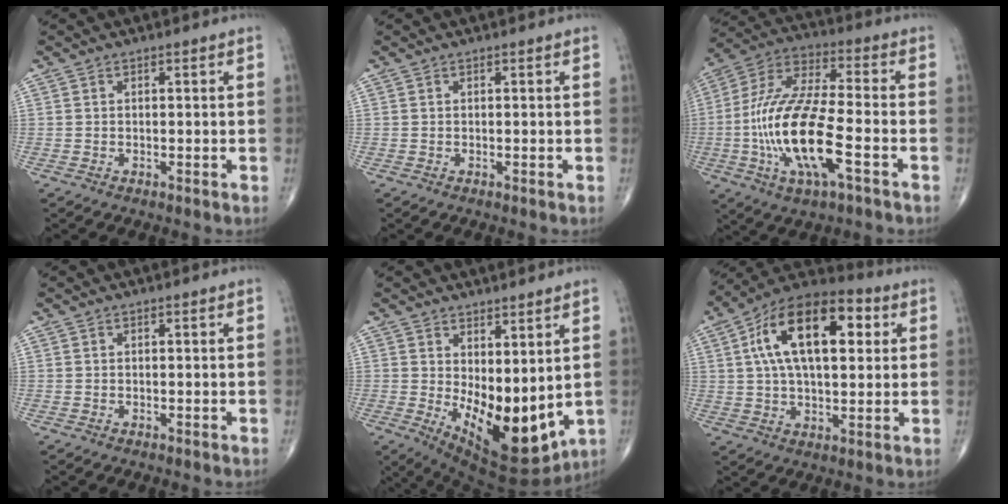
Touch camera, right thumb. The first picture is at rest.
{"total": 0.0}
{"total": 19.8, "force": [-5.2, 6.5, 17.9], "torque": [-0.378, 0.026, -0.092]}
{"total": 0.0}
{"total": 15.3, "force": [0.6, 7.4, 13.4], "torque": [-0.190, -0.042, 0.038]}
{"total": 19.9, "force": [5.0, 10.1, 16.3], "torque": [-0.253, 0.018, 0.073]}